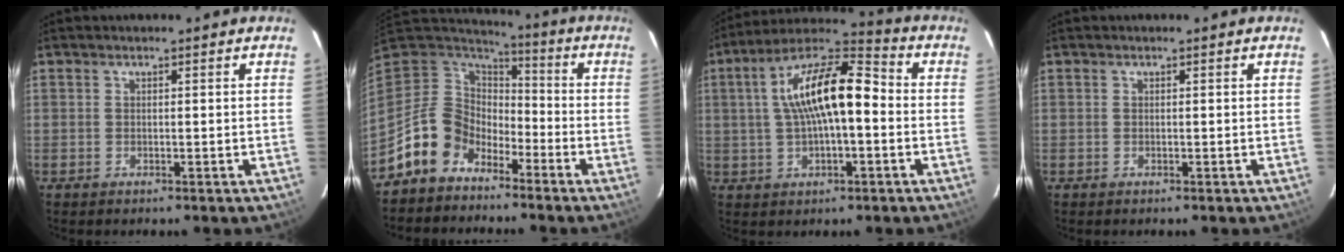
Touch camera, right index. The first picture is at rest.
{"total": 11.6, "force": [-7.9, 7.9, 3.3], "torque": [-0.083, 0.029, -0.147]}
{"total": 15.0, "force": [0.5, 5.4, 14.0], "torque": [-0.252, 0.026, 0.003]}
{"total": 0.0}